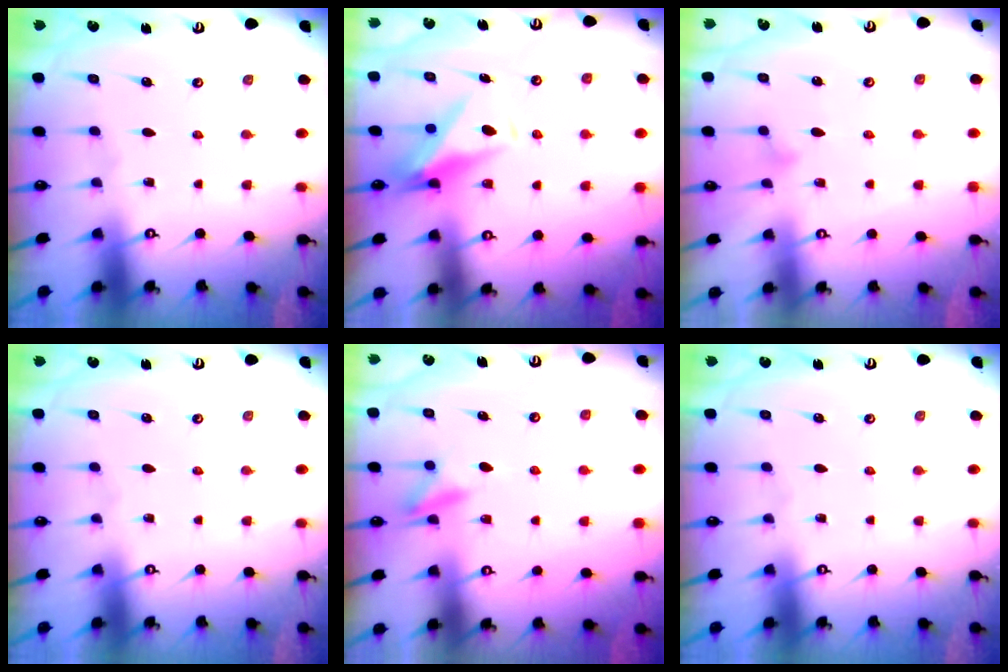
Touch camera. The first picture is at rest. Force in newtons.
{"total": 8.4, "press": 8.3, "slide": 0.9}
{"total": 6.6, "press": 6.6, "slide": 0.3}
{"total": 0.0}
{"total": 8.5, "press": 8.4, "slide": 1.1}
{"total": 0.0}